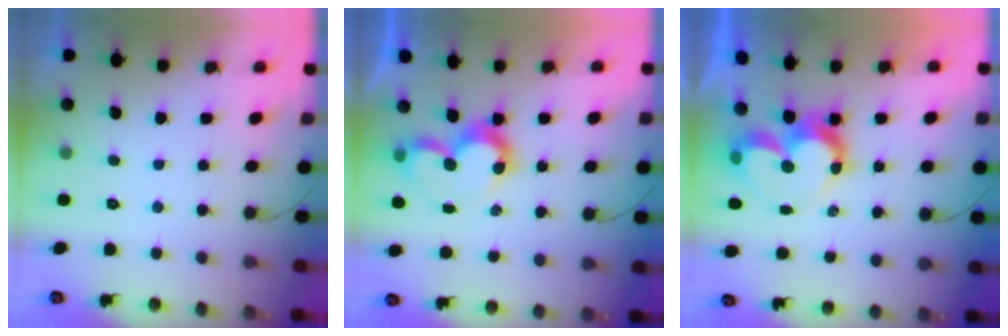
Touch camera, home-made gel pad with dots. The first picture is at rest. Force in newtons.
{"total": 7.8, "press": 7.8, "slide": 0.6}
{"total": 10.8, "press": 10.8, "slide": 0.7}